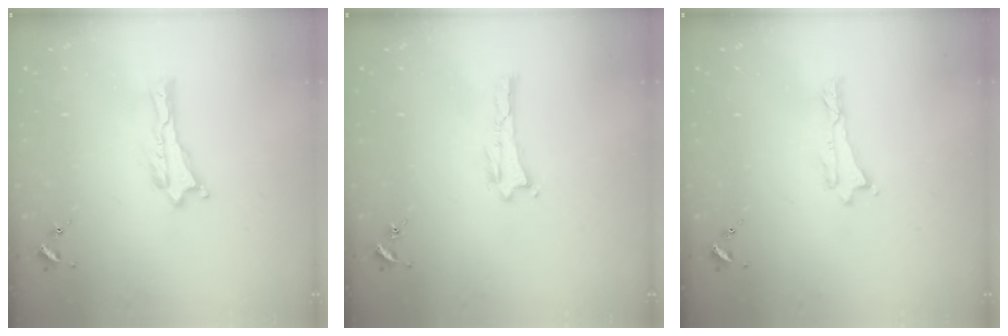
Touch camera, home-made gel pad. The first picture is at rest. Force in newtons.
{"total": 0.0}
{"total": 0.0}